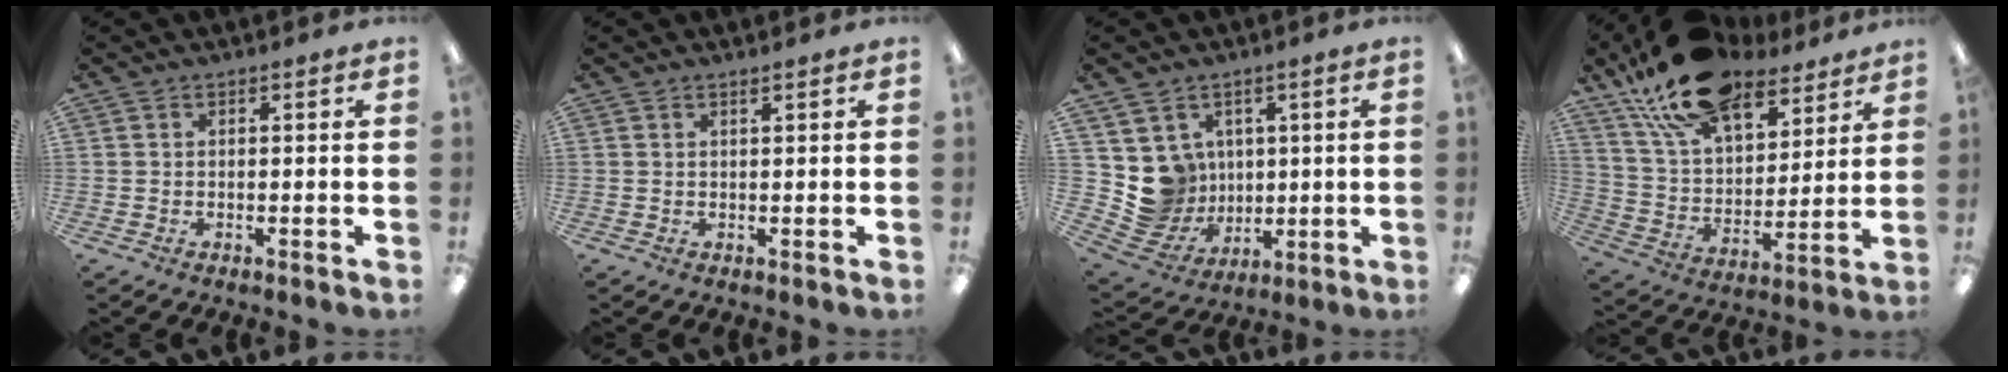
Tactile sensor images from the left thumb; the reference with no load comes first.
{"total": 0.8, "force": [0.7, 0.0, 0.4], "torque": [-0.007, -0.001, 0.012]}
{"total": 9.1, "force": [2.6, 8.7, 0.7], "torque": [-0.036, -0.027, 0.065]}
{"total": 20.4, "force": [14.6, 9.9, 10.2], "torque": [-0.190, -0.070, 0.262]}